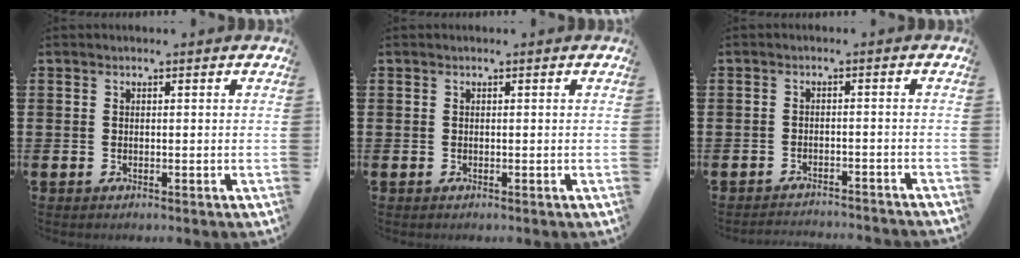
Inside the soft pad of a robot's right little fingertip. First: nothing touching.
{"total": 0.0}
{"total": 1.9, "force": [-1.9, -0.1, -0.1], "torque": [-0.002, 0.005, -0.041]}